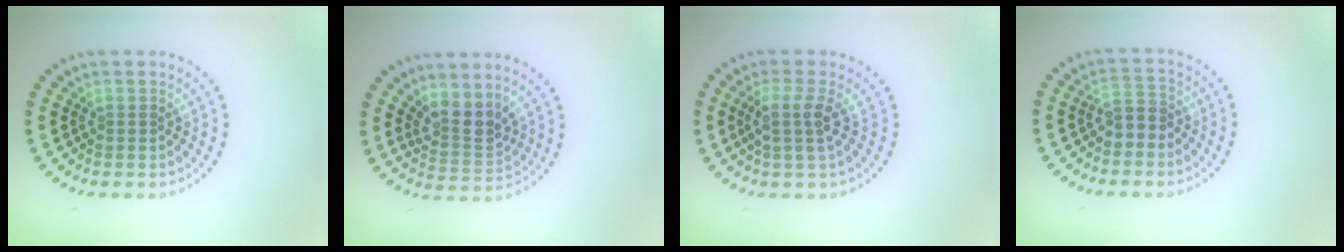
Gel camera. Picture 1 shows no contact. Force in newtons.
{"total": 2.9, "press": 2.3, "slide": 1.6}
{"total": 2.4, "press": 1.9, "slide": 1.4}
{"total": 2.0, "press": 1.8, "slide": 0.9}